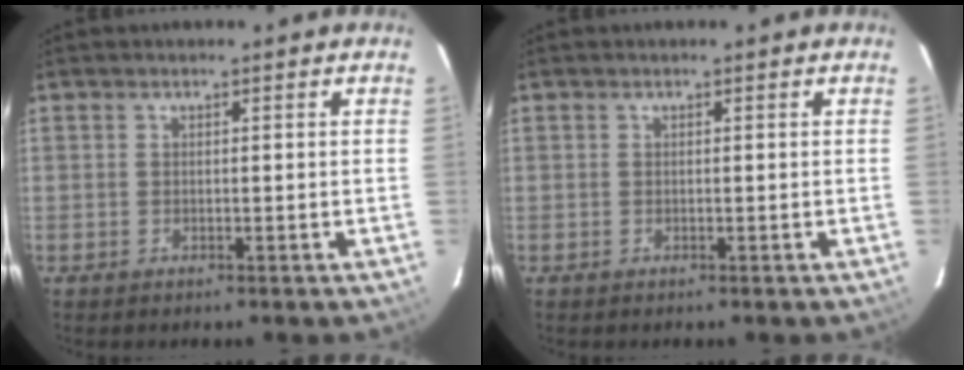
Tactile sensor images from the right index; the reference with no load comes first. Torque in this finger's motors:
{"motor_torque": [0.00, 0.00, 0.00, 0.00]}